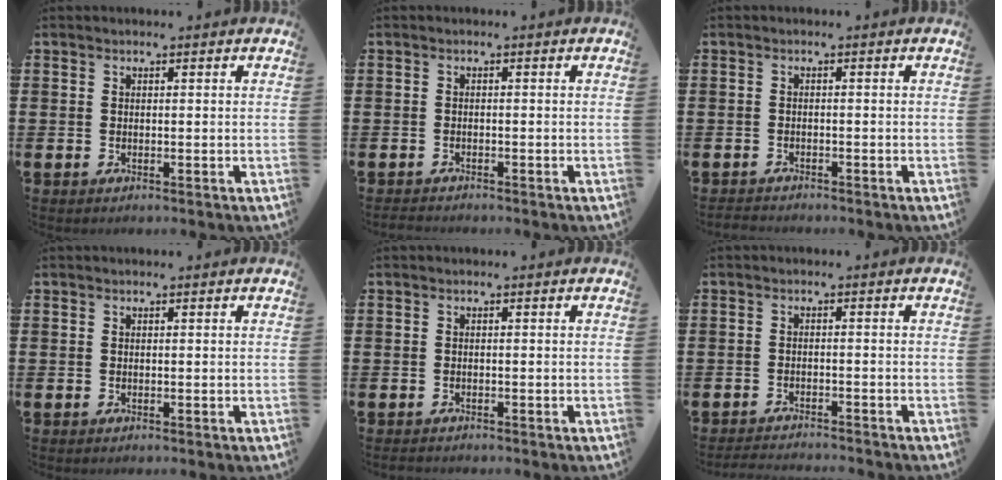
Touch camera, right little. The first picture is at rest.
{"total": 0.8, "force": [-0.8, 0.2, 0.1], "torque": [-0.004, -0.001, -0.017]}
{"total": 0.8, "force": [-0.8, 0.1, 0.0], "torque": [-0.002, 0.001, -0.017]}
{"total": 0.0}
{"total": 0.5, "force": [-0.5, 0.2, 0.1], "torque": [-0.004, 0.000, -0.011]}
{"total": 1.8, "force": [-1.8, -0.1, 0.1], "torque": [-0.004, 0.002, -0.036]}